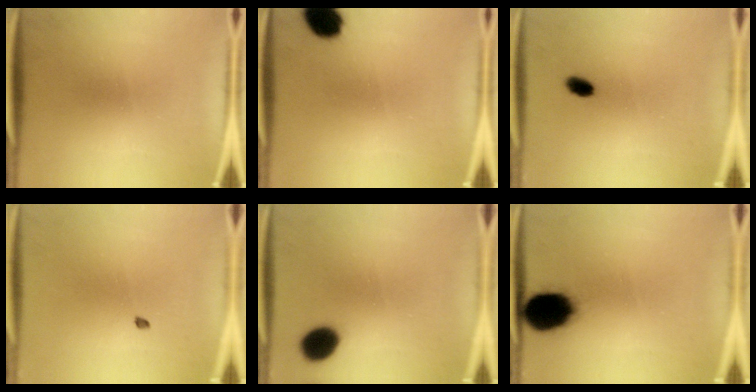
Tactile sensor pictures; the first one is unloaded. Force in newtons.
{"total": 8.7}
{"total": 2.5}
{"total": 0.9}
{"total": 7.8}
{"total": 13.1}